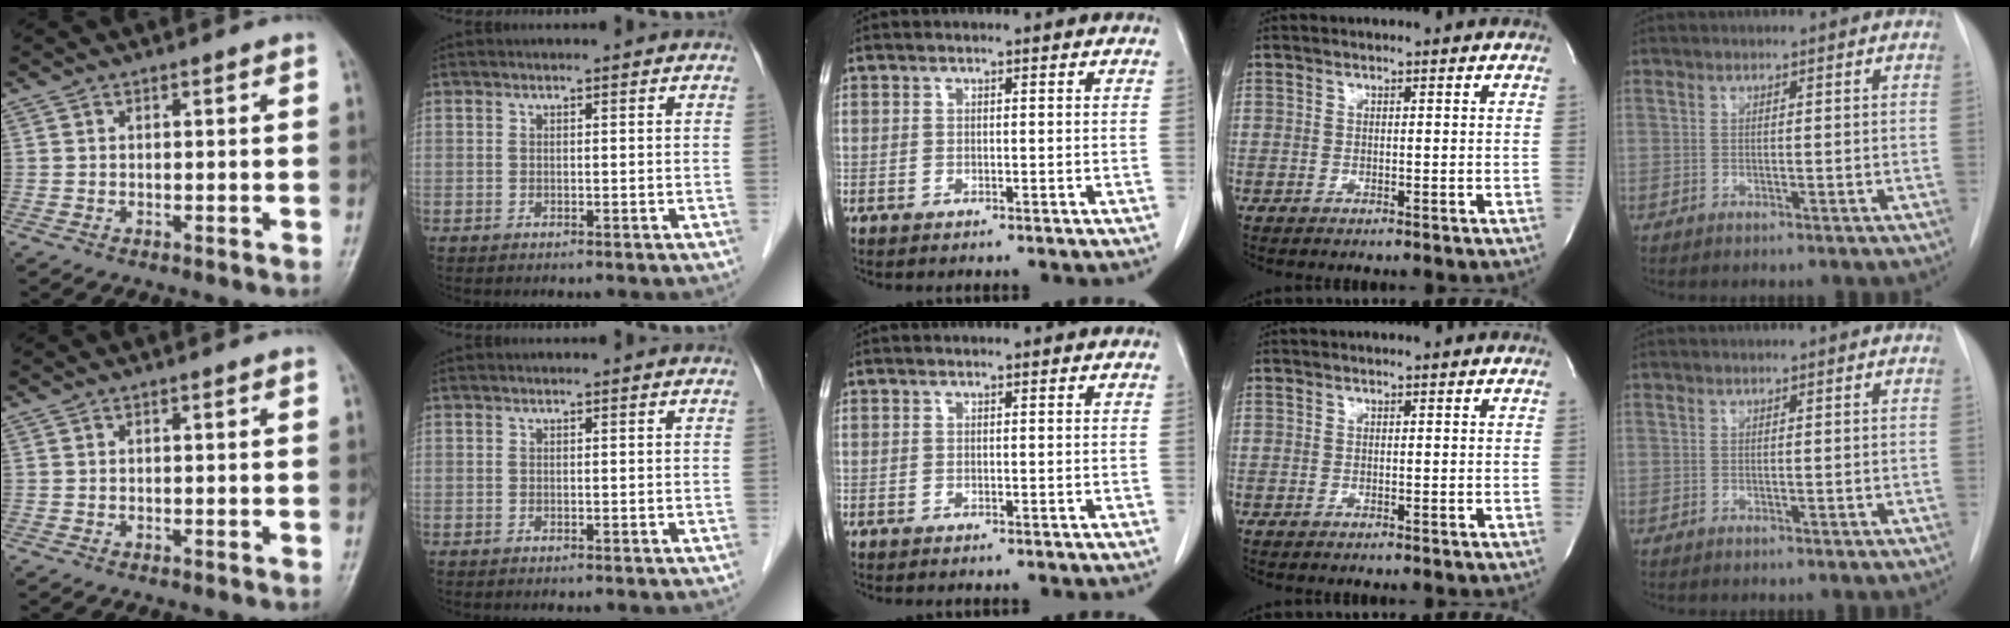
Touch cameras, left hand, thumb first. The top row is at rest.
{}